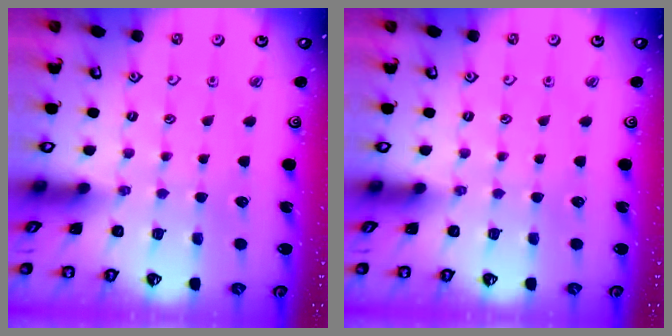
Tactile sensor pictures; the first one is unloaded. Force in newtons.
{"total": 0.0}